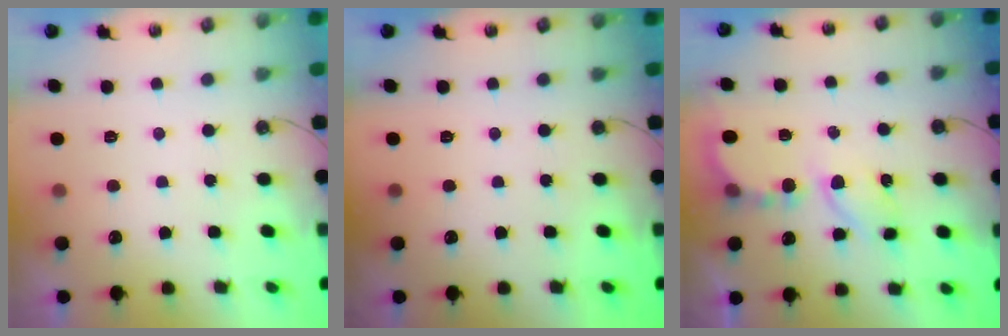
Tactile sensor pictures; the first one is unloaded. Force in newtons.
{"total": 0.0}
{"total": 6.4, "press": 6.4, "slide": 0.3}